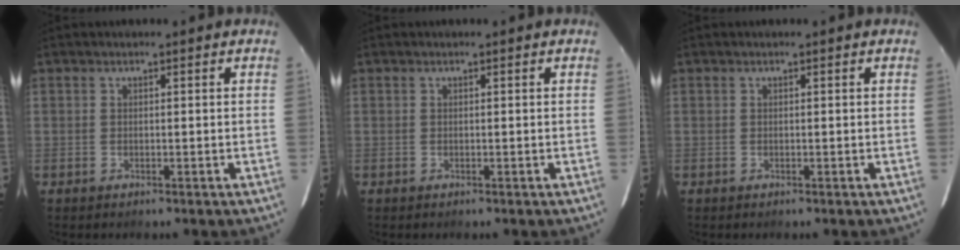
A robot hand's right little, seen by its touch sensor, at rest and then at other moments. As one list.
[{"total": 0.0}, {"total": 0.0}]